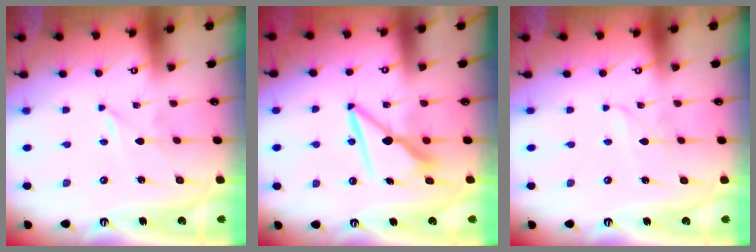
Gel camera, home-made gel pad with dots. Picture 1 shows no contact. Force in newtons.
{"total": 8.5, "press": 8.5, "slide": 0.6}
{"total": 1.5, "press": 1.5, "slide": 0.2}